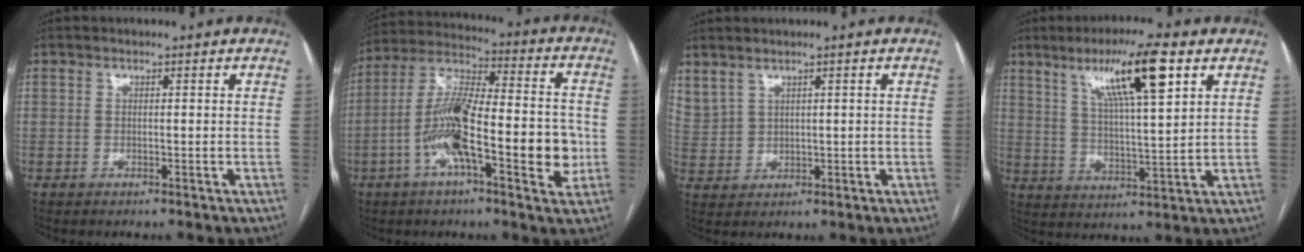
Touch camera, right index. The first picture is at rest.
{"total": 17.4, "force": [-4.1, 4.6, 16.3], "torque": [-0.291, 0.016, -0.072]}
{"total": 5.2, "force": [3.7, 3.1, 2.1], "torque": [-0.059, 0.008, 0.094]}
{"total": 12.7, "force": [6.7, 0.9, 10.8], "torque": [-0.190, 0.009, 0.114]}